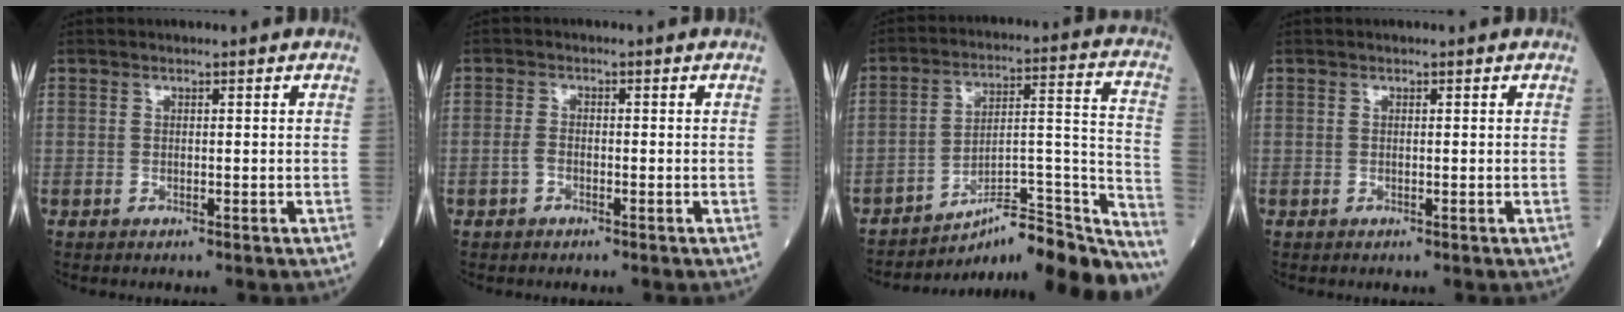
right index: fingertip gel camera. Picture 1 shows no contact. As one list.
[{"total": 1.6, "force": [-0.8, 1.0, 0.9], "torque": [-0.018, 0.004, -0.015]}, {"total": 19.9, "force": [-18.4, 1.7, 7.6], "torque": [-0.060, 0.047, -0.271]}, {"total": 0.0}]